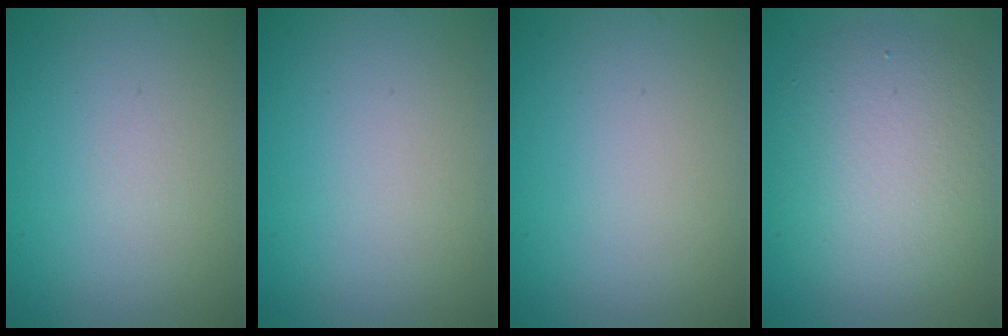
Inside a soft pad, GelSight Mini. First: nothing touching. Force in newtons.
{"total": 0.0}
{"total": 0.0}
{"total": 6.7, "press": 6.7, "slide": 0.2}